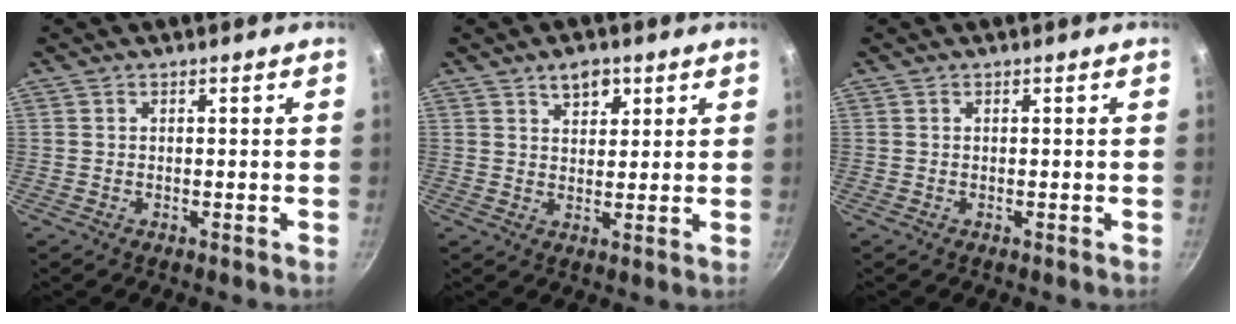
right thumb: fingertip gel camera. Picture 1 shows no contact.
{"total": 4.9, "force": [2.8, 2.9, 2.7], "torque": [-0.021, -0.014, 0.043]}
{"total": 0.0}